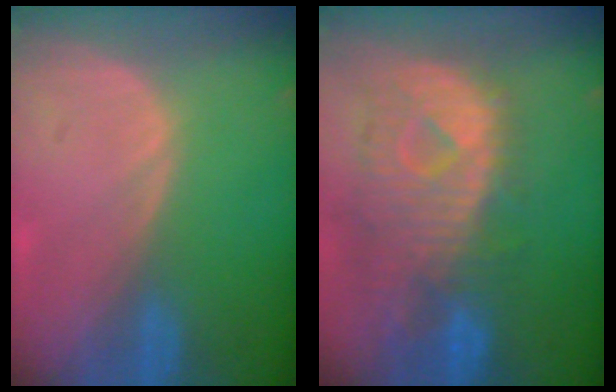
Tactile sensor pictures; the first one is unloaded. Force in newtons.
{"total": 11.5, "press": 10.0, "slide": 5.7}